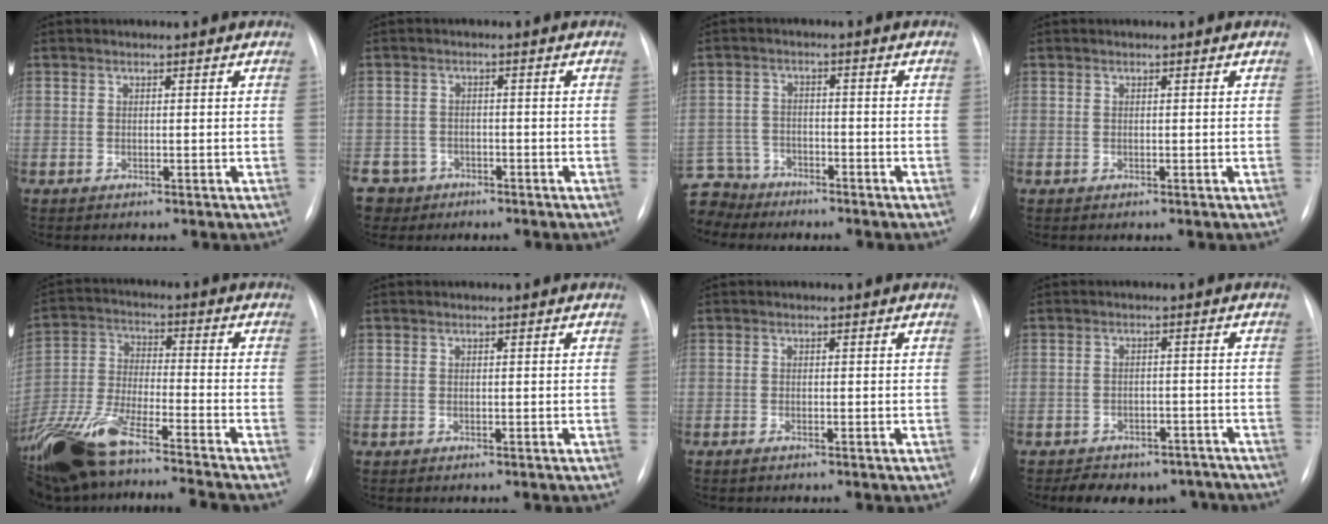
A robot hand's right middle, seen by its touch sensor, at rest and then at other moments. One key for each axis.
{"total": 6.0, "fx": -4.0, "fy": 4.5, "fz": 0.1, "tx": -0.009, "ty": 0.004, "tz": -0.067}
{"total": 8.4, "fx": -7.5, "fy": 3.7, "fz": 0.2, "tx": -0.018, "ty": 0.005, "tz": -0.140}
{"total": 0.0}
{"total": 20.4, "fx": -16.4, "fy": 1.4, "fz": 12.1, "tx": -0.271, "ty": -0.029, "tz": -0.295}
{"total": 0.0}
{"total": 0.5, "fx": -0.4, "fy": 0.1, "fz": 0.4, "tx": -0.010, "ty": 0.000, "tz": -0.005}
{"total": 10.6, "fx": -8.7, "fy": 5.4, "fz": 2.7, "tx": -0.027, "ty": 0.012, "tz": -0.102}